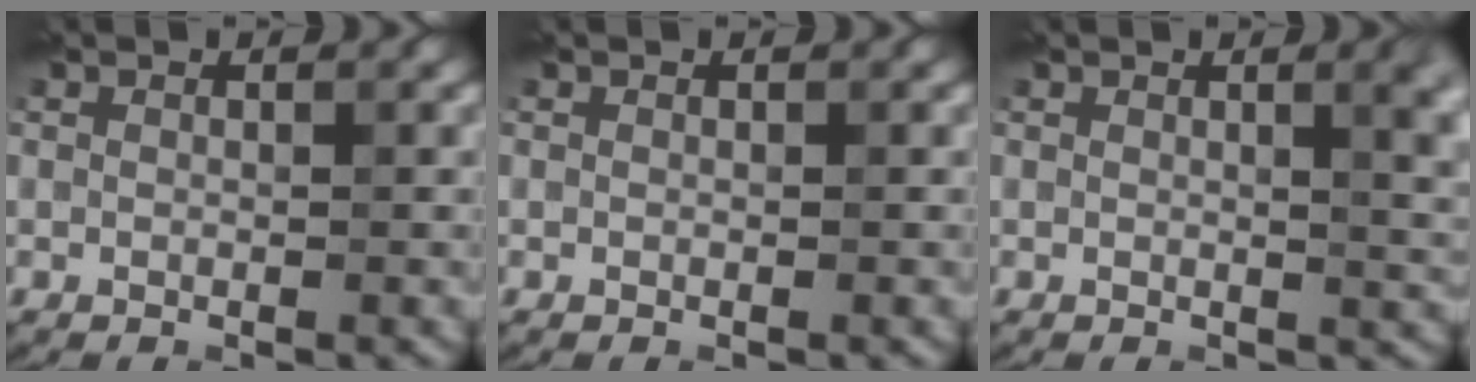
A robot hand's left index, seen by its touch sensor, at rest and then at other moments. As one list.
[{"total": 0.0}, {"total": 4.9, "force": [1.4, 1.8, 4.3], "torque": [-0.040, 0.002, 0.025]}]